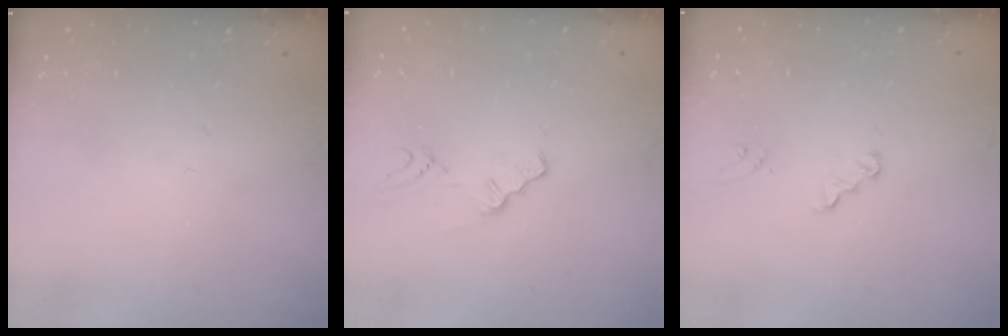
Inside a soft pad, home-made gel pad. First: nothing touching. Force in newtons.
{"total": 2.1, "press": 2.0, "slide": 0.3}
{"total": 2.3, "press": 2.3, "slide": 0.2}